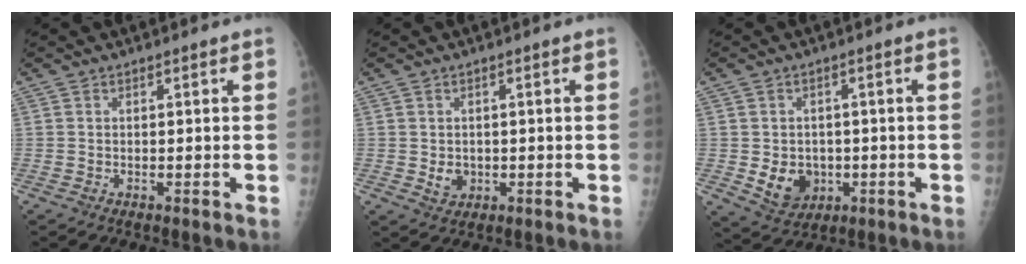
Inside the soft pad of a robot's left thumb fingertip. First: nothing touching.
{"total": 2.9, "force": [-0.2, 2.4, 1.5], "torque": [-0.013, -0.001, 0.006]}
{"total": 7.1, "force": [-1.3, 5.9, 3.8], "torque": [-0.036, 0.002, -0.006]}